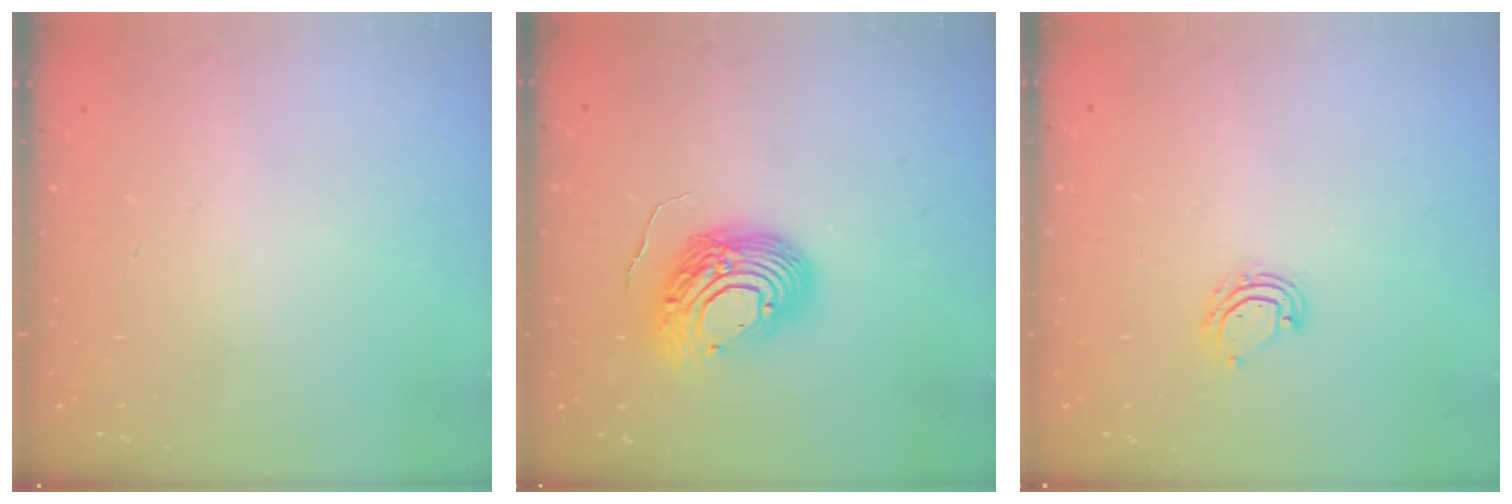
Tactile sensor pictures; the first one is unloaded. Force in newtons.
{"total": 12.2, "press": 12.0, "slide": 2.4}
{"total": 5.2, "press": 5.2, "slide": 0.4}